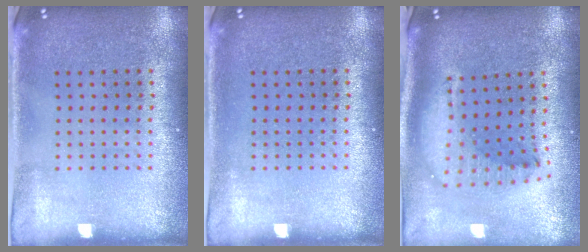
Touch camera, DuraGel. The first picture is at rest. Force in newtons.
{"total": 0.0}
{"total": 2.1, "press": 1.6, "slide": 1.3}